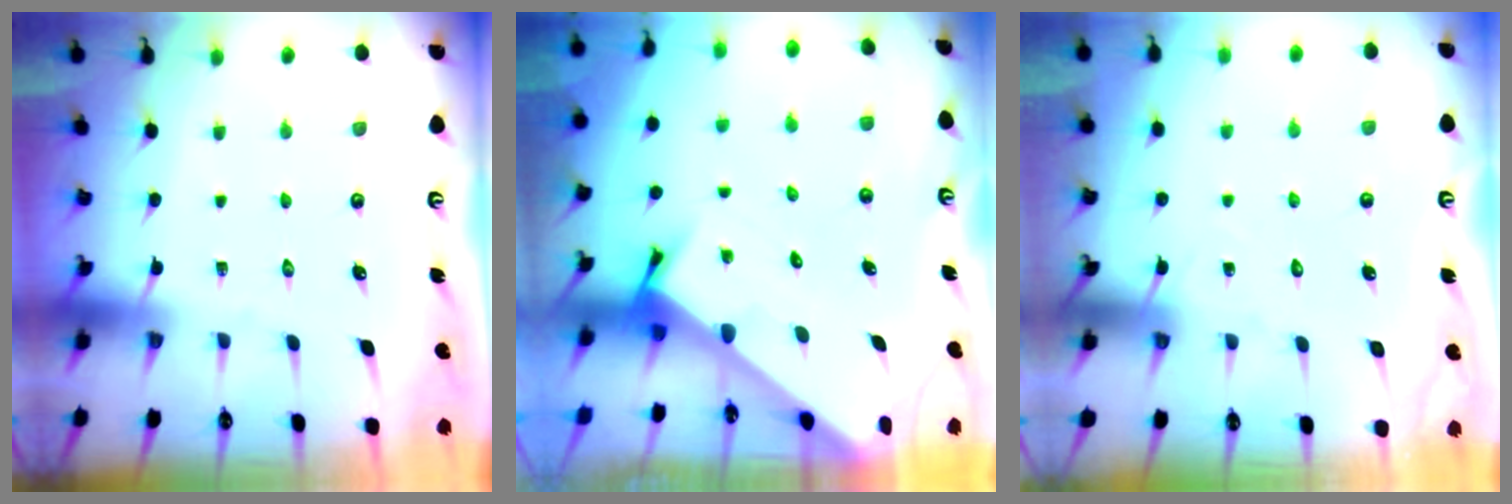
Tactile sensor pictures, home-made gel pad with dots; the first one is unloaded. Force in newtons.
{"total": 3.5, "press": 3.5, "slide": 0.2}
{"total": 8.0, "press": 7.9, "slide": 0.5}